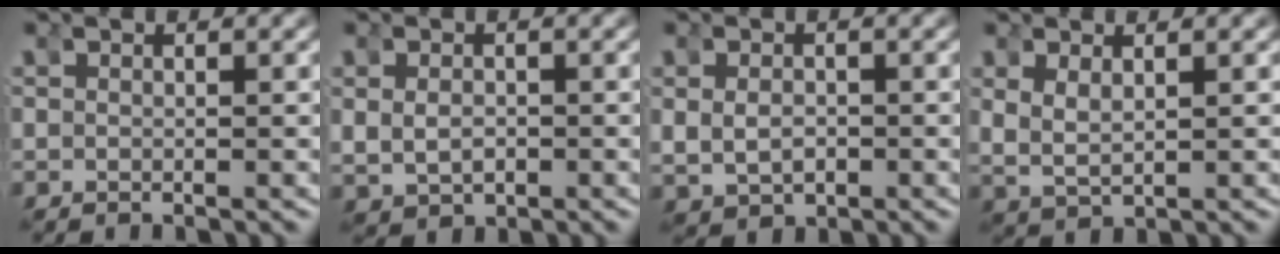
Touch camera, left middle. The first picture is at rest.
{"total": 1.4, "force": [0.6, 1.0, -0.7], "torque": [-0.003, -0.007, 0.016]}
{"total": 1.7, "force": [0.5, 1.4, -0.7], "torque": [-0.004, -0.008, 0.014]}
{"total": 1.4, "force": [1.3, 0.5, -0.1], "torque": [-0.037, -0.005, 0.029]}